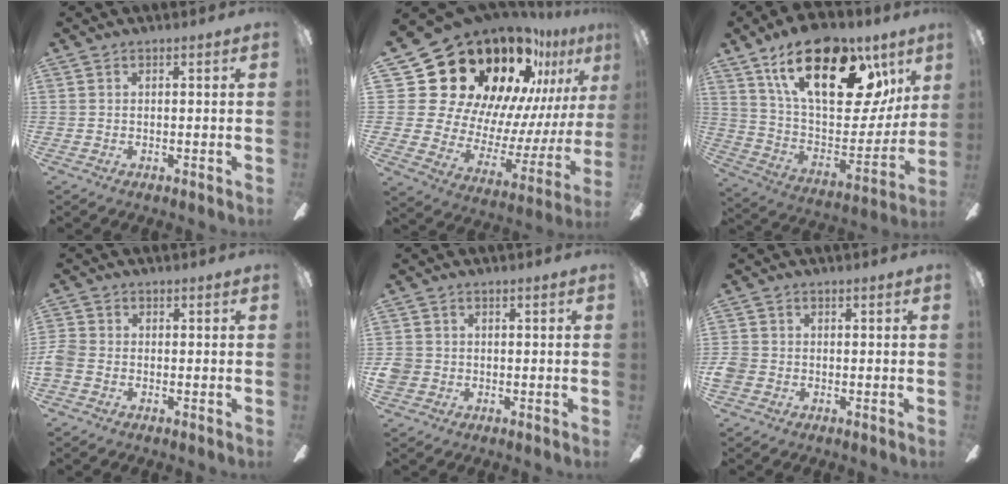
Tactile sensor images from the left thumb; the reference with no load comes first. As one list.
[{"total": 28.6, "force": [20.3, 15.8, 12.5], "torque": [-0.189, -0.176, 0.404]}, {"total": 27.5, "force": [14.4, 13.4, 19.2], "torque": [-0.296, -0.070, 0.250]}, {"total": 3.2, "force": [-1.2, 2.4, 1.7], "torque": [-0.031, 0.009, -0.023]}, {"total": 3.1, "force": [-0.6, 2.9, 1.0], "torque": [-0.017, 0.009, -0.011]}, {"total": 2.8, "force": [-1.1, 2.3, 1.2], "torque": [-0.017, 0.010, -0.019]}]